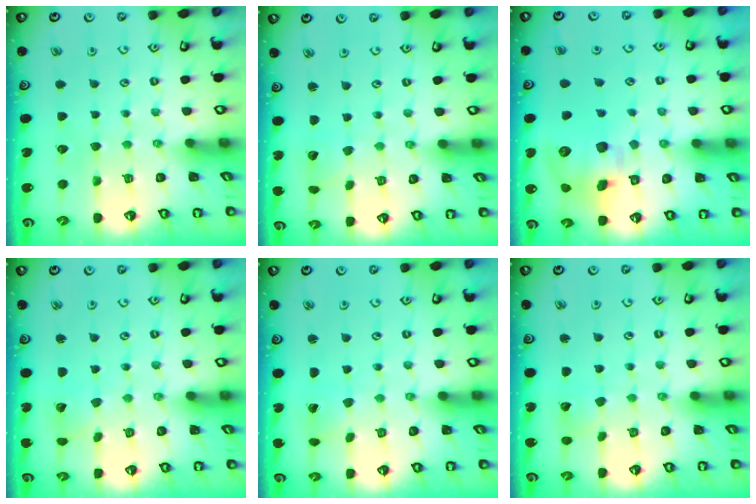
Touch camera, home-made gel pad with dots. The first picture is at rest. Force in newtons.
{"total": 2.4, "press": 2.4, "slide": 0.2}
{"total": 14.4, "press": 14.3, "slide": 2.3}
{"total": 2.0, "press": 2.0, "slide": 0.3}
{"total": 1.0, "press": 1.0, "slide": 0.1}
{"total": 2.7, "press": 2.7, "slide": 0.3}